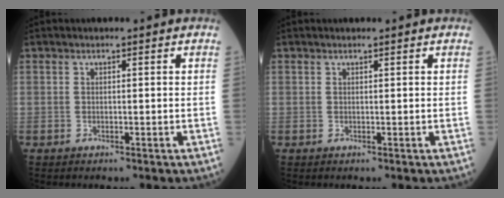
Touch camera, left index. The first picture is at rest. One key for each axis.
{"total": 0.6, "fx": 0.5, "fy": -0.1, "fz": 0.3, "tx": -0.009, "ty": 0.003, "tz": 0.011}